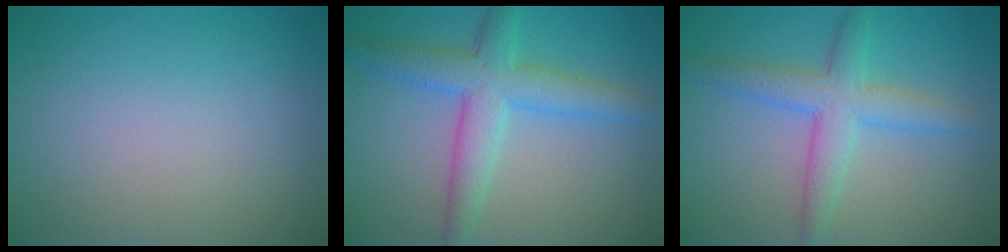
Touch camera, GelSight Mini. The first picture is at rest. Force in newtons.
{"total": 5.3, "press": 5.3, "slide": 0.0}
{"total": 4.4, "press": 4.4, "slide": 0.2}